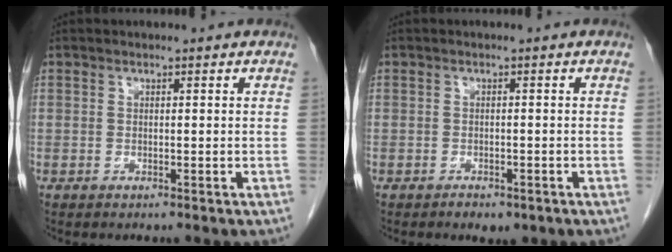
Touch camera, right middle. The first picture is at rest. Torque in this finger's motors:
{"motor_torque": [-0.15, 0.16, -0.05, 0.01]}